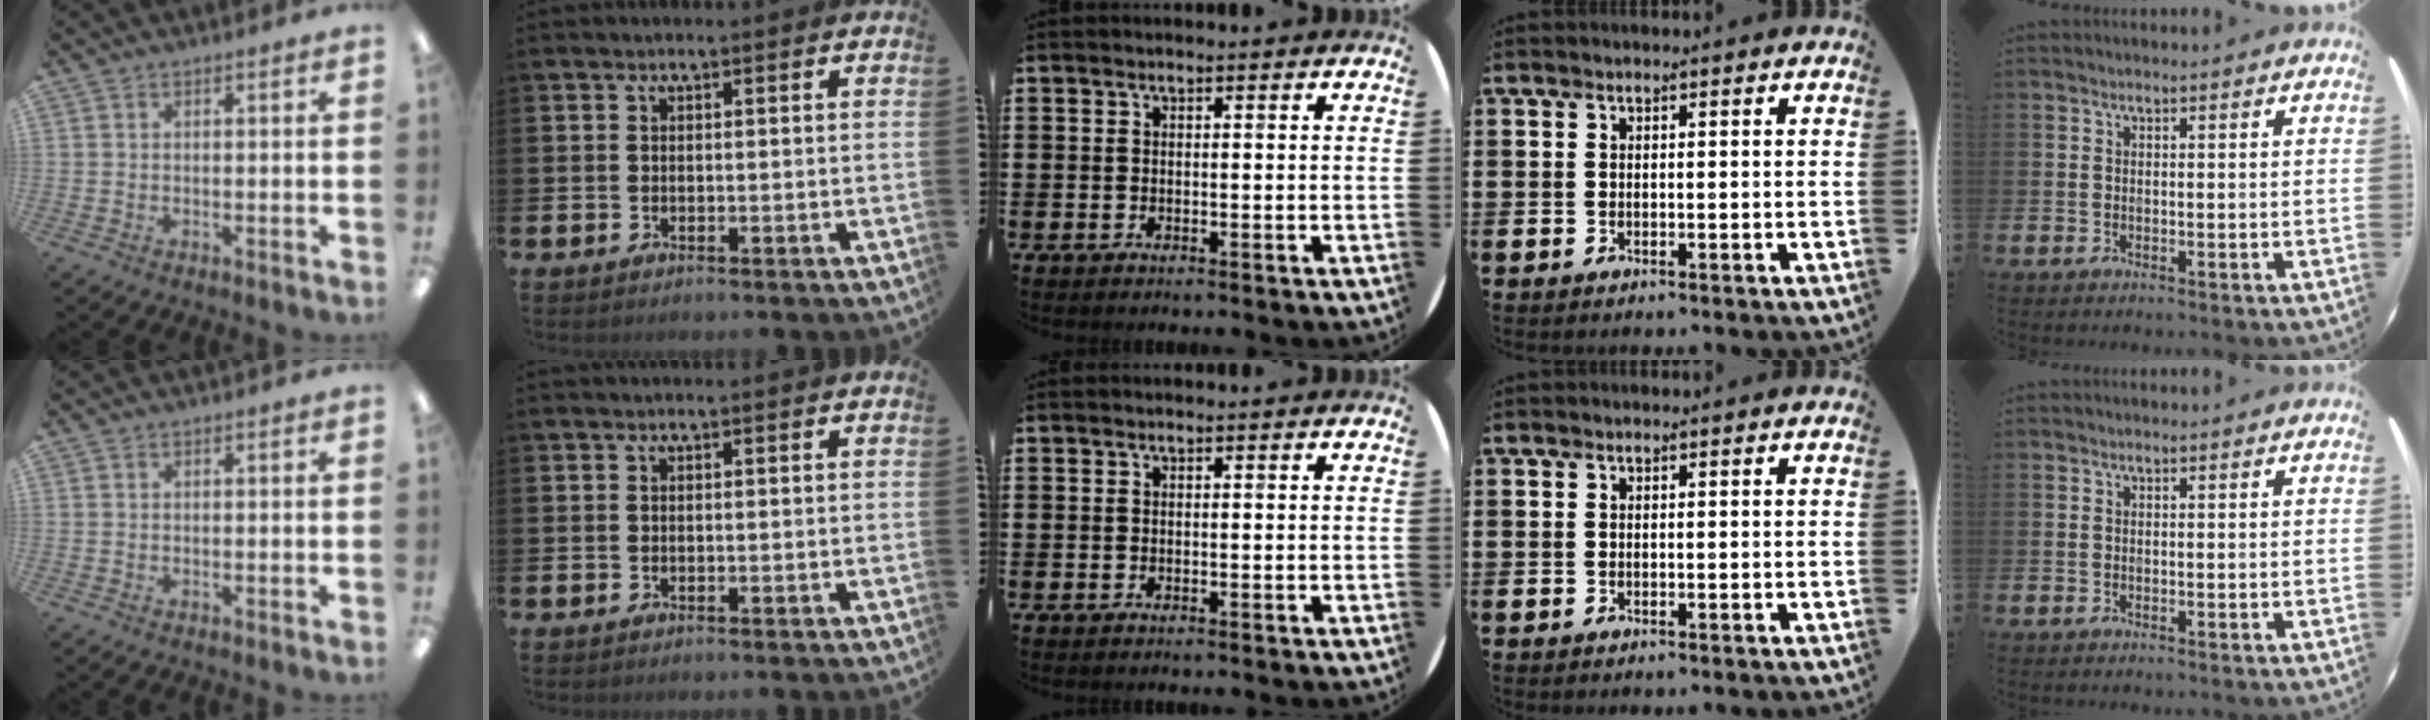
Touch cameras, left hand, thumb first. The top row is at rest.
{}